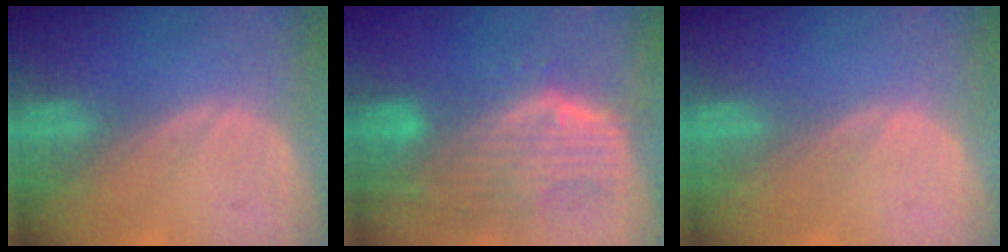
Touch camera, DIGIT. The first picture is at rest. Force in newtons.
{"total": 10.5, "press": 9.1, "slide": 5.3}
{"total": 0.0}